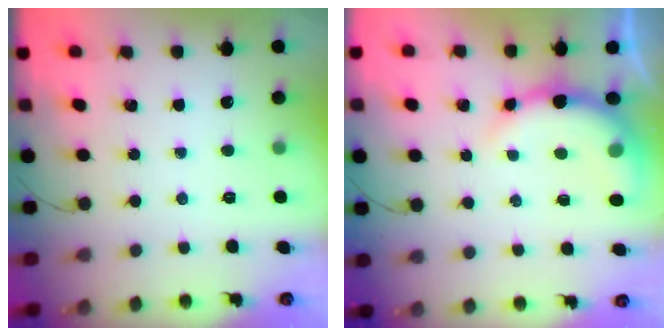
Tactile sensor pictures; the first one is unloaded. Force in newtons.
{"total": 8.8, "press": 8.6, "slide": 1.9}